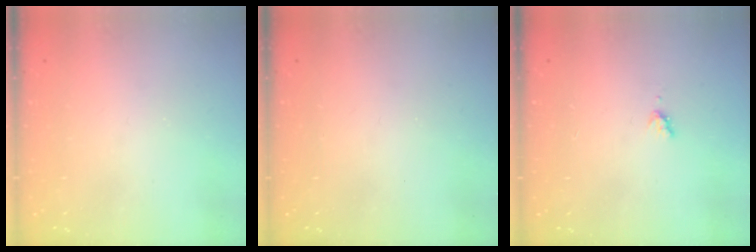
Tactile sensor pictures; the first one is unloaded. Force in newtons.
{"total": 0.0}
{"total": 4.4, "press": 4.4, "slide": 0.3}